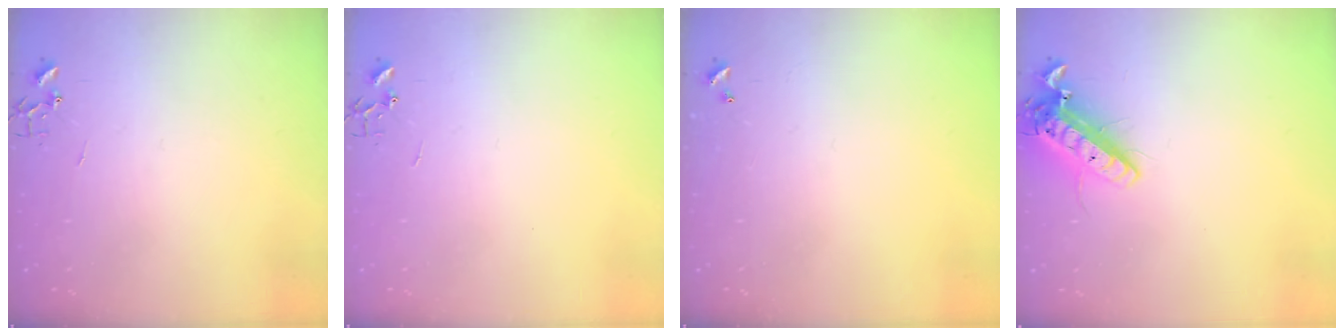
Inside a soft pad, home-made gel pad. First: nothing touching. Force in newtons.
{"total": 0.0}
{"total": 0.0}
{"total": 14.4, "press": 14.1, "slide": 2.7}